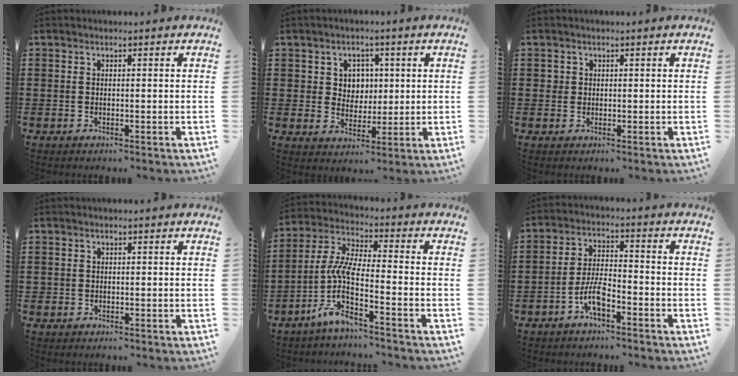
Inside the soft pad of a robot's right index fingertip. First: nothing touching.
{"total": 4.3, "force": [1.4, 3.9, 1.0], "torque": [-0.030, 0.012, 0.023]}
{"total": 1.0, "force": [0.2, 0.9, 0.2], "torque": [-0.006, 0.005, 0.005]}
{"total": 0.6, "force": [-0.1, 0.6, 0.1], "torque": [-0.003, 0.004, -0.002]}
{"total": 6.9, "force": [-3.5, 1.2, 5.8], "torque": [-0.157, -0.028, -0.082]}
{"total": 5.6, "force": [-3.4, 1.9, 4.1], "torque": [-0.102, 0.001, -0.072]}